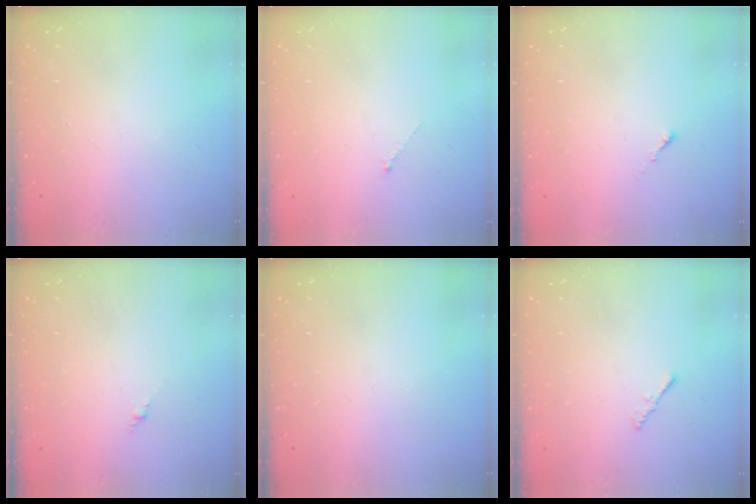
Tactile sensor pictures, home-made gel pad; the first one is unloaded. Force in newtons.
{"total": 0.0}
{"total": 0.0}
{"total": 1.1, "press": 1.0, "slide": 0.5}
{"total": 0.0}
{"total": 0.7, "press": 0.6, "slide": 0.3}